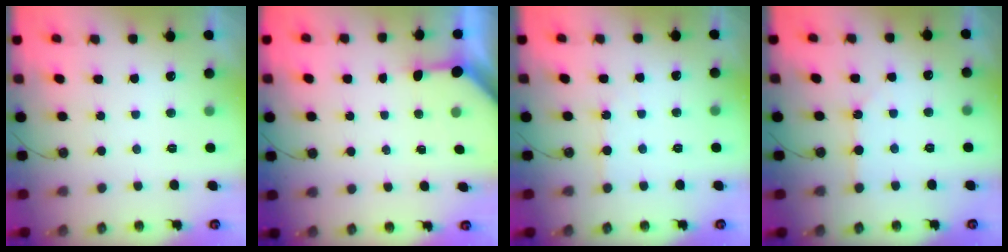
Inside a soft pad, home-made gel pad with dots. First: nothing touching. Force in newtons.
{"total": 3.2, "press": 3.2, "slide": 0.3}
{"total": 2.9, "press": 2.9, "slide": 0.5}
{"total": 1.2, "press": 1.2, "slide": 0.2}